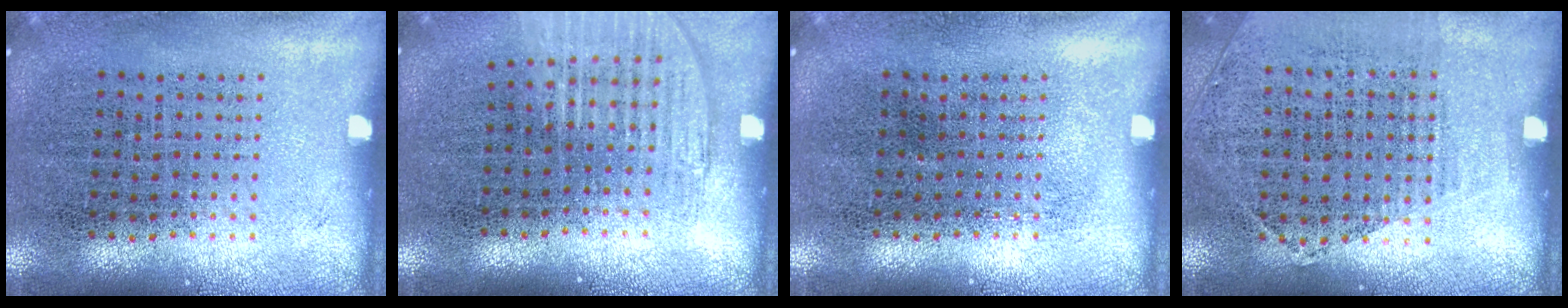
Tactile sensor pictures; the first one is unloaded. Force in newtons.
{"total": 1.2, "press": 1.1, "slide": 0.4}
{"total": 0.0}
{"total": 1.2, "press": 1.0, "slide": 0.7}